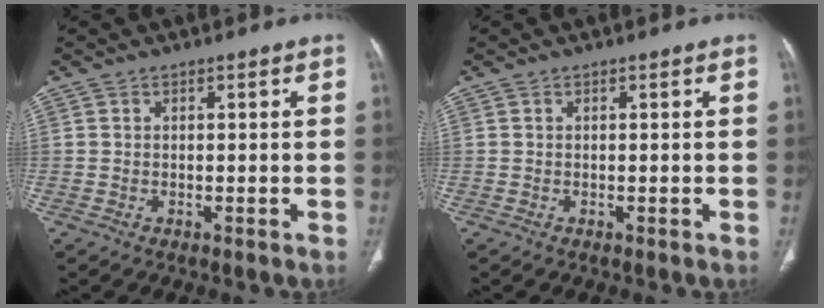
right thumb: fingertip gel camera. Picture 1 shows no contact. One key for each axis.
{"total": 0.0}